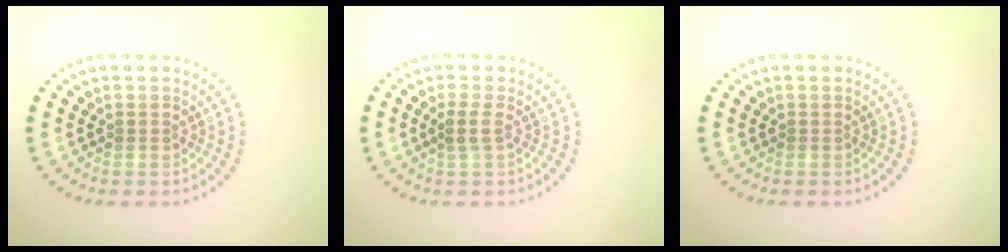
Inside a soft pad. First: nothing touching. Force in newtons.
{"total": 1.6, "press": 1.2, "slide": 1.0}
{"total": 0.0}